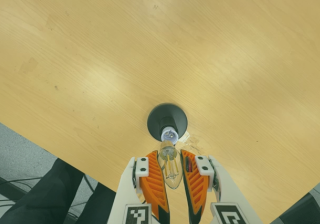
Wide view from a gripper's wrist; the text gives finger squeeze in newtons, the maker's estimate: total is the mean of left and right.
{"total": 21.4, "left": 26.3, "right": 16.6}